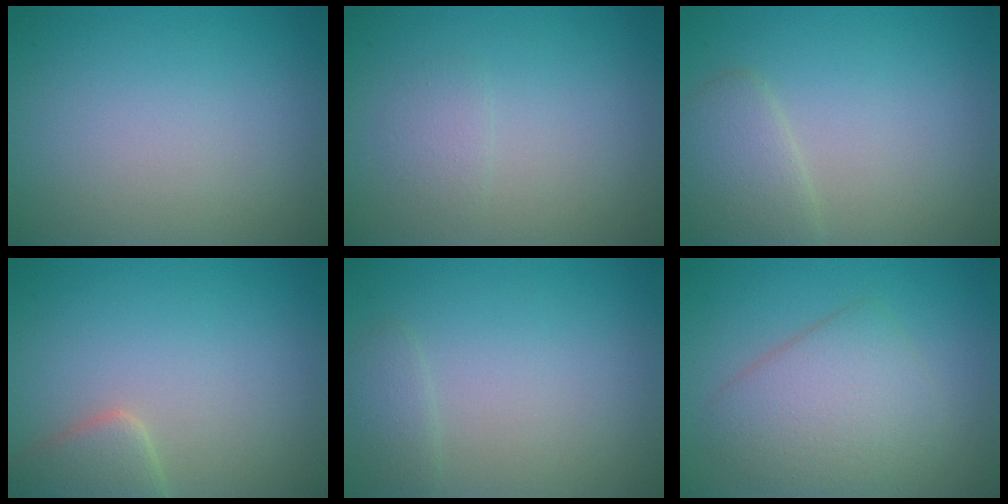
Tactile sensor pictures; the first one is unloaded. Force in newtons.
{"total": 1.2, "press": 1.2, "slide": 0.1}
{"total": 2.6, "press": 2.6, "slide": 0.2}
{"total": 3.0, "press": 3.0, "slide": 0.2}
{"total": 1.0, "press": 1.0, "slide": 0.2}
{"total": 4.6, "press": 4.6, "slide": 0.1}